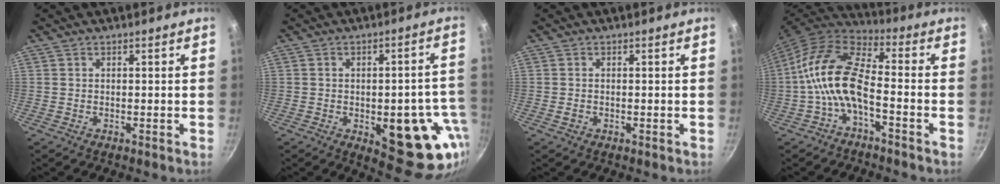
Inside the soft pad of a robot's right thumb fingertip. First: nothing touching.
{"total": 18.1, "force": [-4.6, 8.3, 15.4], "torque": [-0.124, 0.006, -0.051]}
{"total": 1.0, "force": [-0.3, 0.8, 0.5], "torque": [-0.009, 0.001, -0.005]}
{"total": 12.7, "force": [-3.4, 6.0, 10.7], "torque": [-0.210, 0.044, -0.077]}